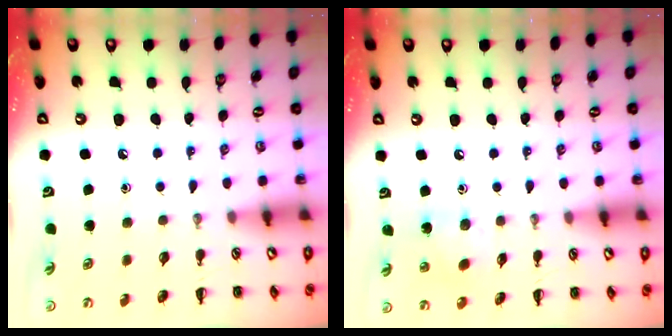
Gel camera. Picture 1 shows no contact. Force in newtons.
{"total": 4.7, "press": 4.7, "slide": 0.7}